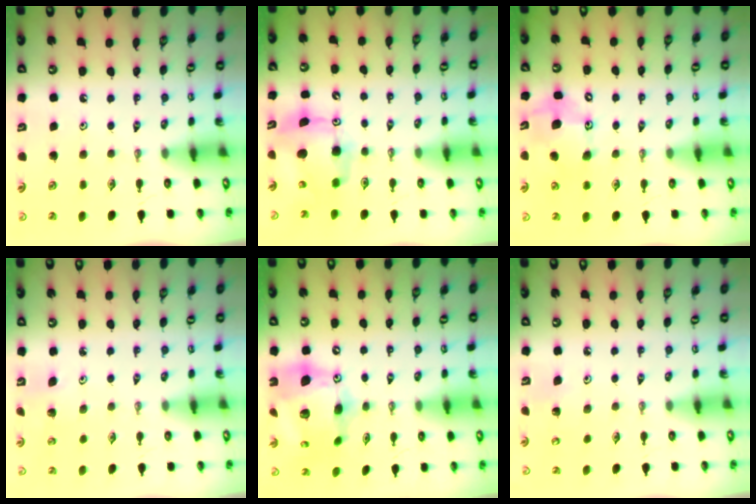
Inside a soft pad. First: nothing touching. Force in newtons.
{"total": 9.1, "press": 9.1, "slide": 0.7}
{"total": 11.8, "press": 11.6, "slide": 1.9}
{"total": 2.6, "press": 2.6, "slide": 0.2}
{"total": 20.5, "press": 20.4, "slide": 2.1}
{"total": 2.5, "press": 2.4, "slide": 0.6}